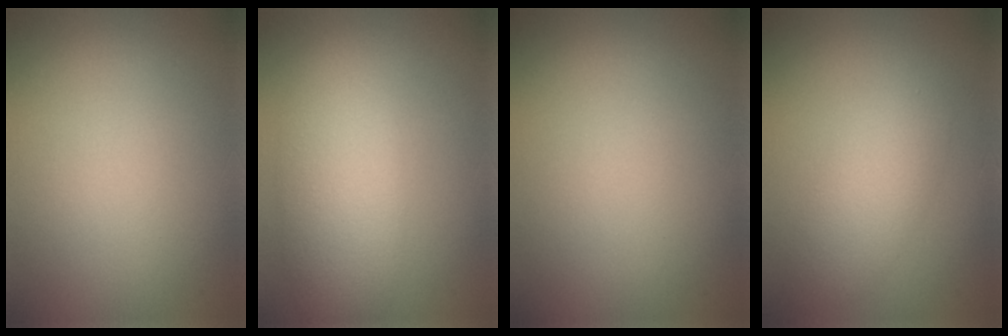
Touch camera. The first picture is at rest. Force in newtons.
{"total": 5.7, "press": 5.7, "slide": 0.3}
{"total": 0.0}
{"total": 3.4, "press": 3.4, "slide": 0.2}